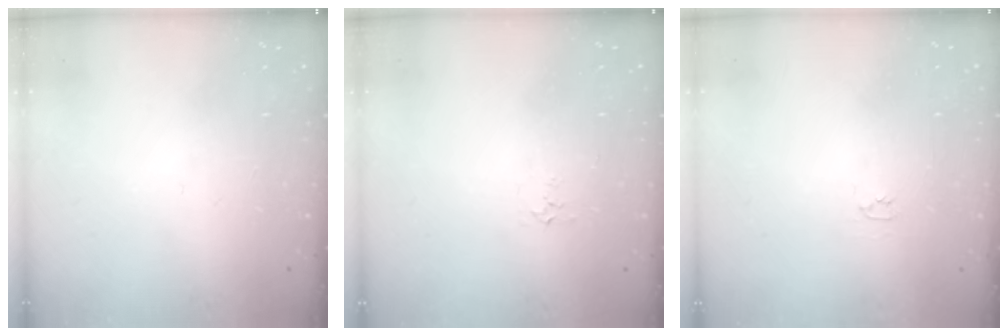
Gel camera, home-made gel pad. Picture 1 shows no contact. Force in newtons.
{"total": 3.2, "press": 3.1, "slide": 0.5}
{"total": 2.0, "press": 2.0, "slide": 0.3}